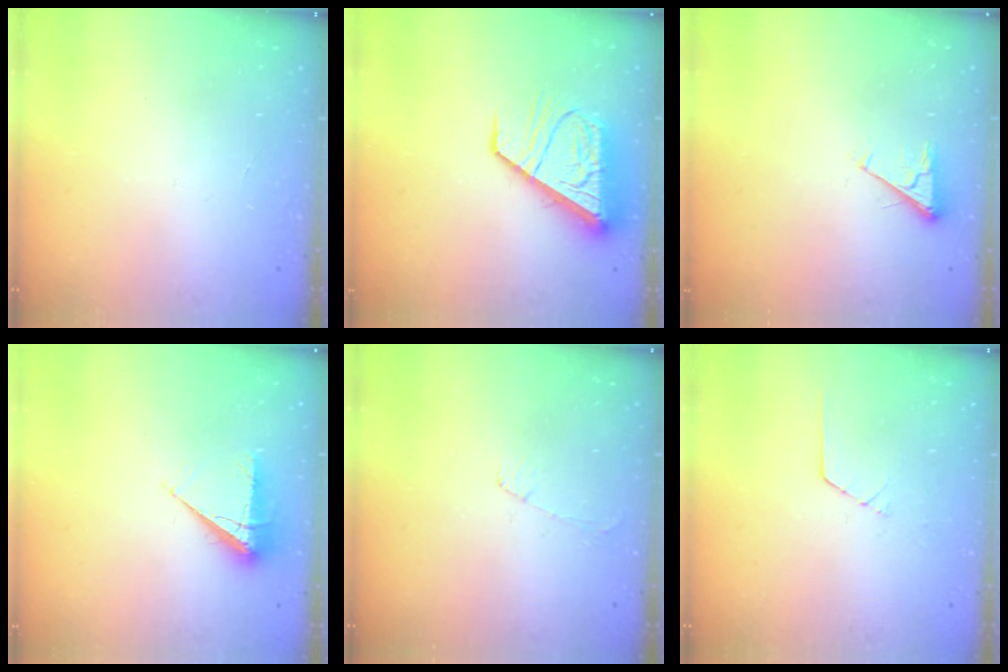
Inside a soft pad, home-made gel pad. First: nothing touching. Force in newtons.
{"total": 13.2, "press": 13.1, "slide": 1.6}
{"total": 2.8, "press": 2.8, "slide": 0.4}
{"total": 8.1, "press": 8.0, "slide": 1.2}
{"total": 4.0, "press": 3.9, "slide": 0.5}
{"total": 1.6, "press": 1.6, "slide": 0.0}